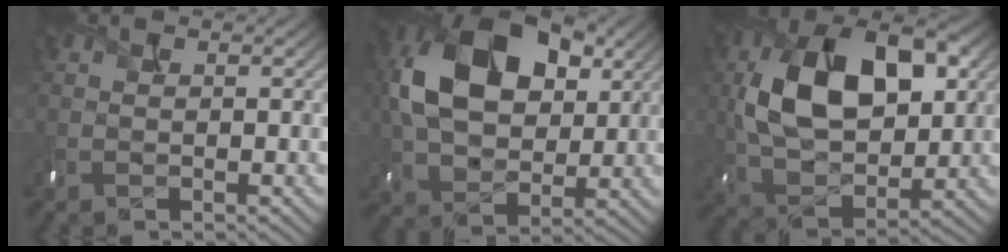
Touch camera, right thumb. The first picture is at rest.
{"total": 15.0, "force": [3.9, 10.0, 10.4], "torque": [-0.219, 0.015, 0.070]}
{"total": 14.8, "force": [3.2, 9.0, 11.2], "torque": [-0.213, 0.008, 0.055]}